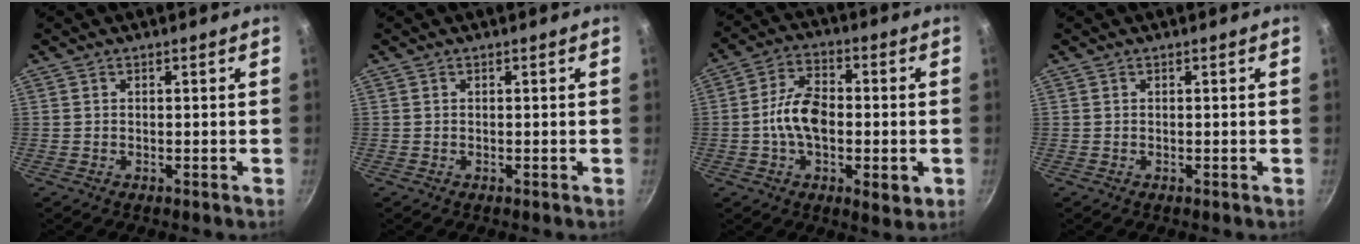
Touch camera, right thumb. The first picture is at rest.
{"total": 0.0}
{"total": 13.1, "force": [-1.7, 6.9, 10.9], "torque": [-0.175, 0.019, -0.036]}
{"total": 0.0}